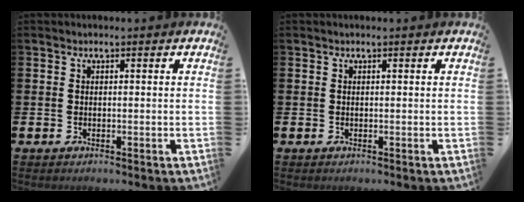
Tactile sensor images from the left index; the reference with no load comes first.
{"total": 0.0}